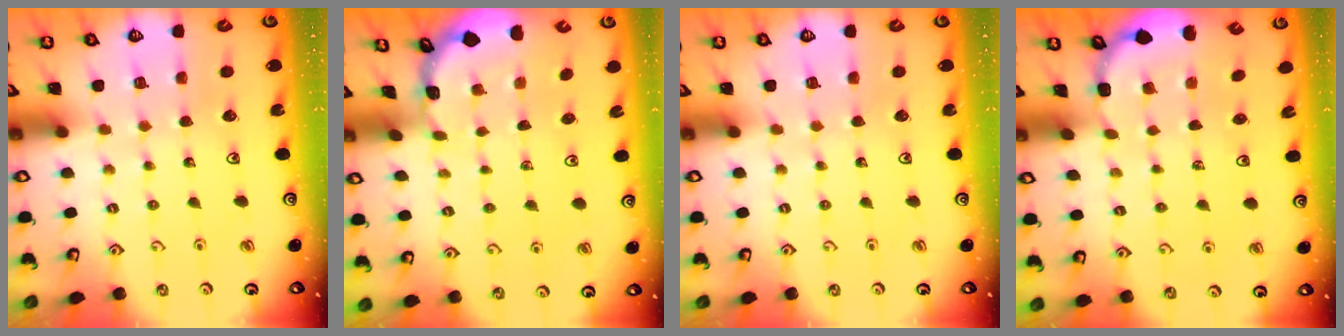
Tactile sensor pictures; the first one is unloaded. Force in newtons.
{"total": 0.7, "press": 0.7, "slide": 0.1}
{"total": 0.0}
{"total": 1.8, "press": 1.7, "slide": 0.7}